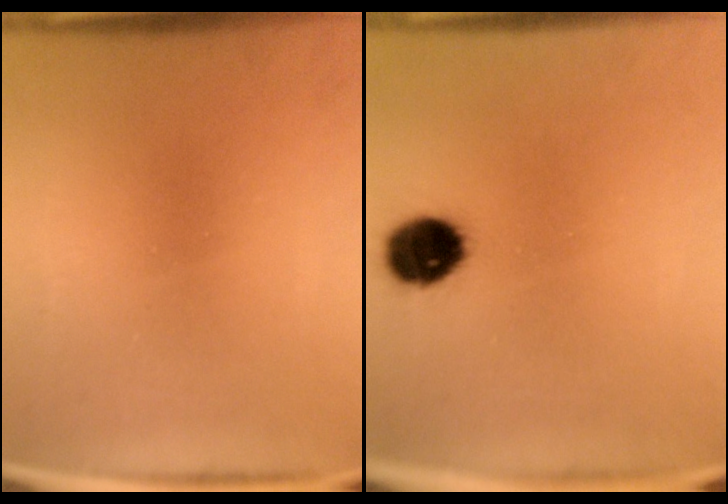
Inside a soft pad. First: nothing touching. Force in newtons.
{"total": 8.7}